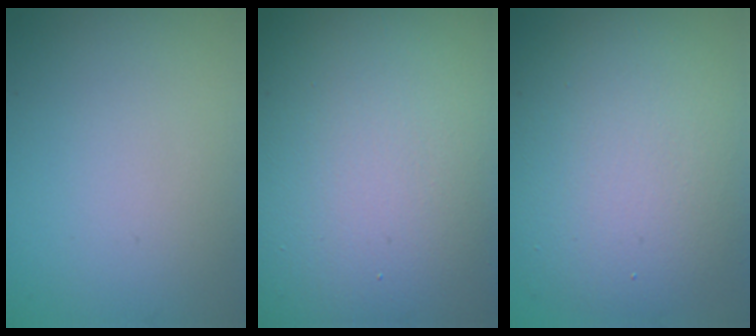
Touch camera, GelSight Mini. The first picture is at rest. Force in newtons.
{"total": 21.9, "press": 21.9, "slide": 1.2}
{"total": 10.4, "press": 10.4, "slide": 0.3}